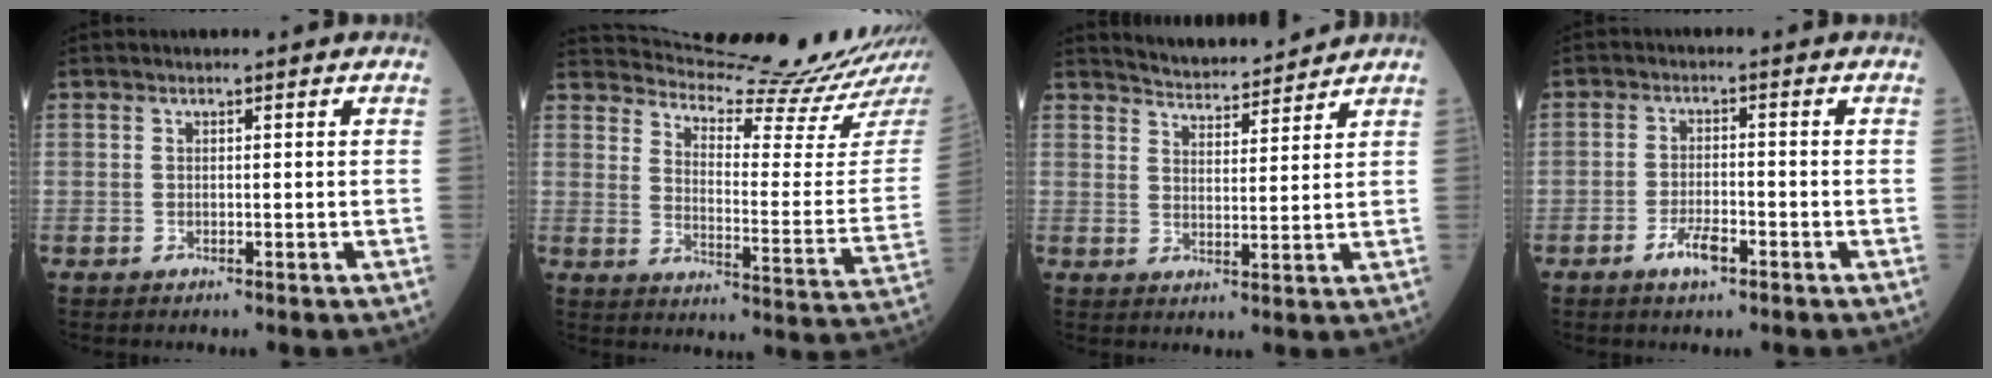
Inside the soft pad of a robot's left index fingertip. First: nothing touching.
{"total": 20.1, "force": [19.2, -1.9, 5.4], "torque": [-0.099, -0.117, 0.254]}
{"total": 7.5, "force": [7.4, 0.6, 1.2], "torque": [-0.031, 0.011, 0.119]}
{"total": 3.8, "force": [-2.3, 1.1, 2.8], "torque": [-0.058, 0.000, -0.042]}